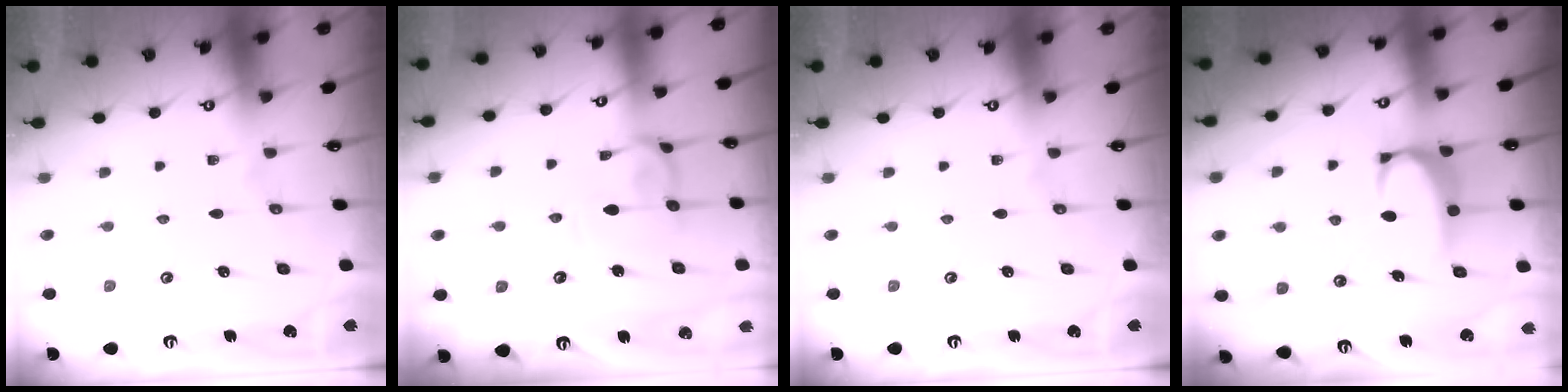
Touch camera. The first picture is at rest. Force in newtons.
{"total": 2.2, "press": 2.0, "slide": 0.7}
{"total": 0.0}
{"total": 2.6, "press": 2.6, "slide": 0.5}